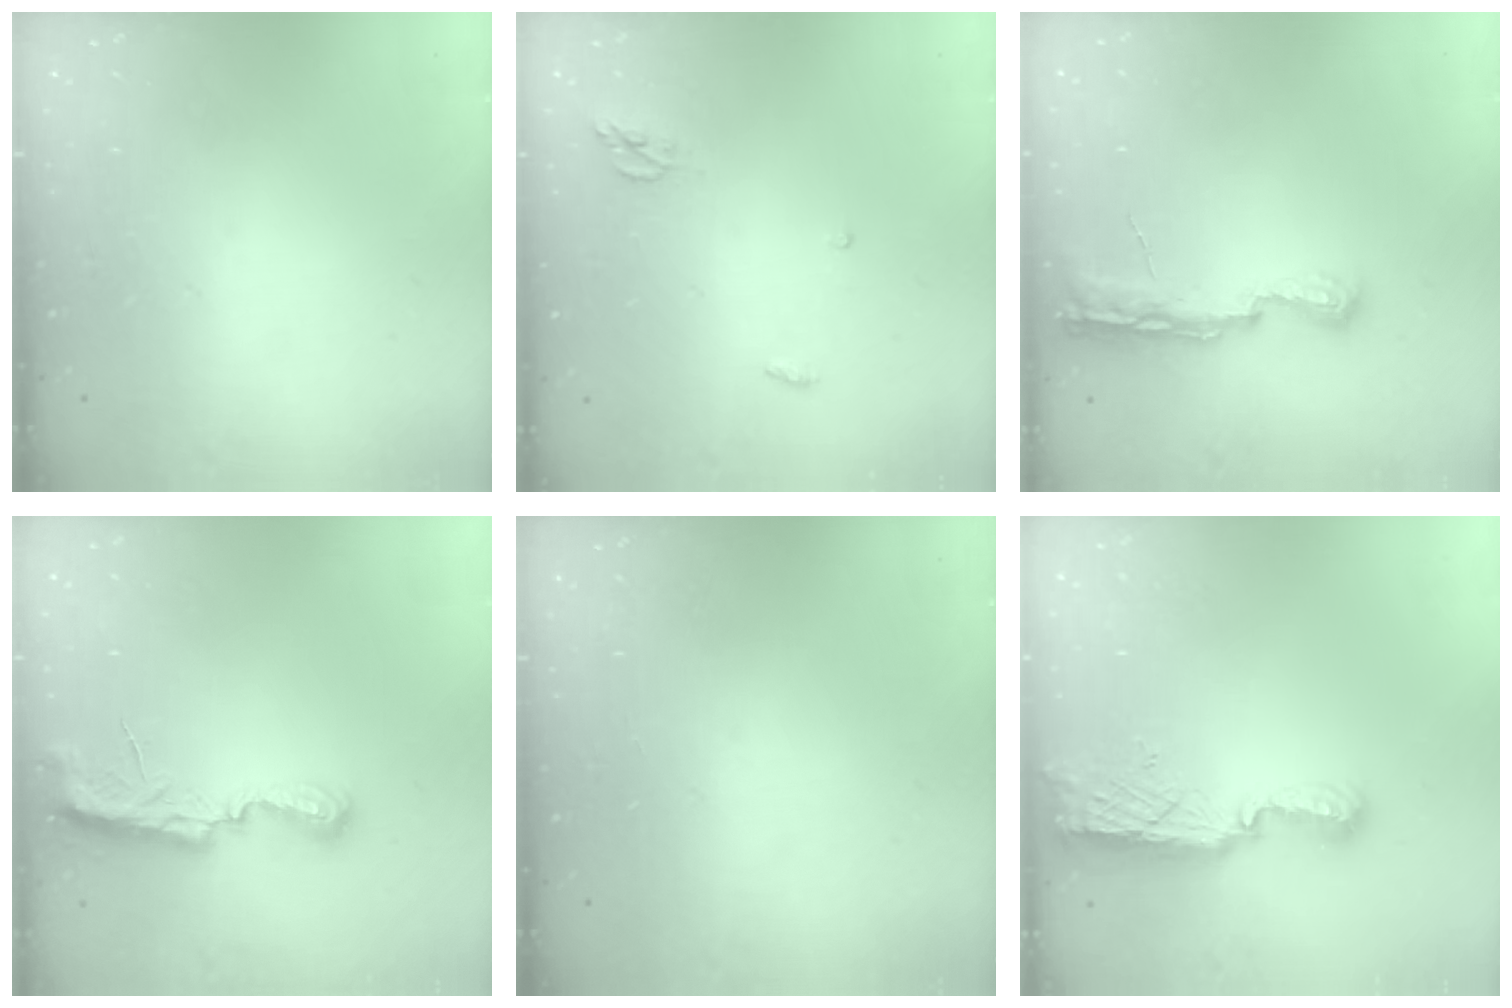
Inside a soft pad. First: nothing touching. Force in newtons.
{"total": 4.3, "press": 4.3, "slide": 0.3}
{"total": 8.1, "press": 8.0, "slide": 0.9}
{"total": 7.0, "press": 7.0, "slide": 0.6}
{"total": 0.0}
{"total": 8.5, "press": 8.4, "slide": 0.8}